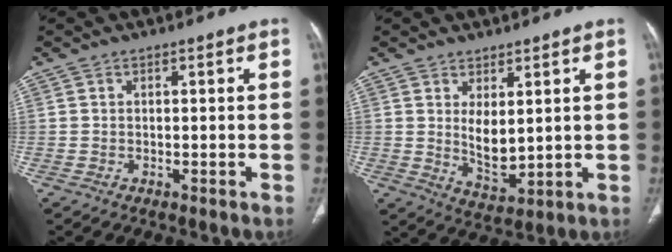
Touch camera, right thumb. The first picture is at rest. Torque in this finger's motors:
{"motor_torque": [1.73, 3.28, 0.83, -0.50, 0.29]}